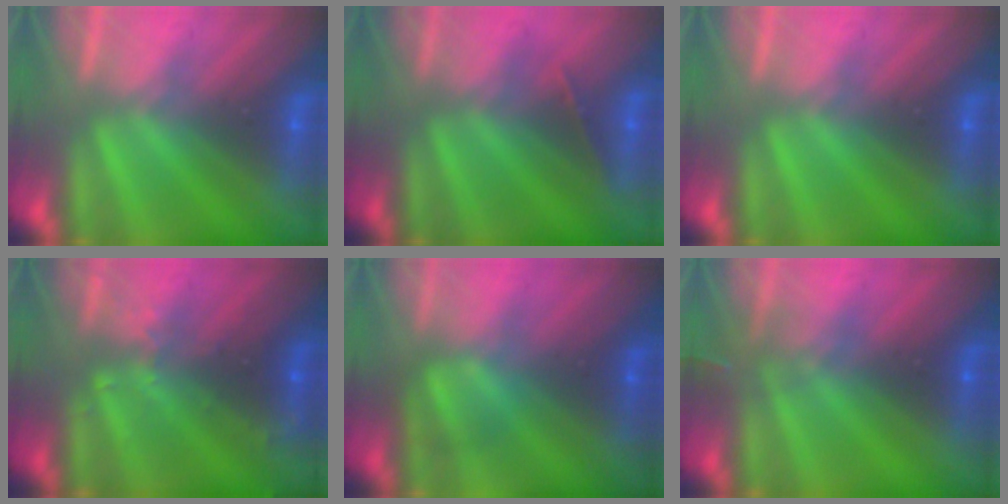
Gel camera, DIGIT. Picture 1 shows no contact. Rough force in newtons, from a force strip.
{"total": 1.5}
{"total": 0.0}
{"total": 2.9}
{"total": 4.5}
{"total": 2.8}